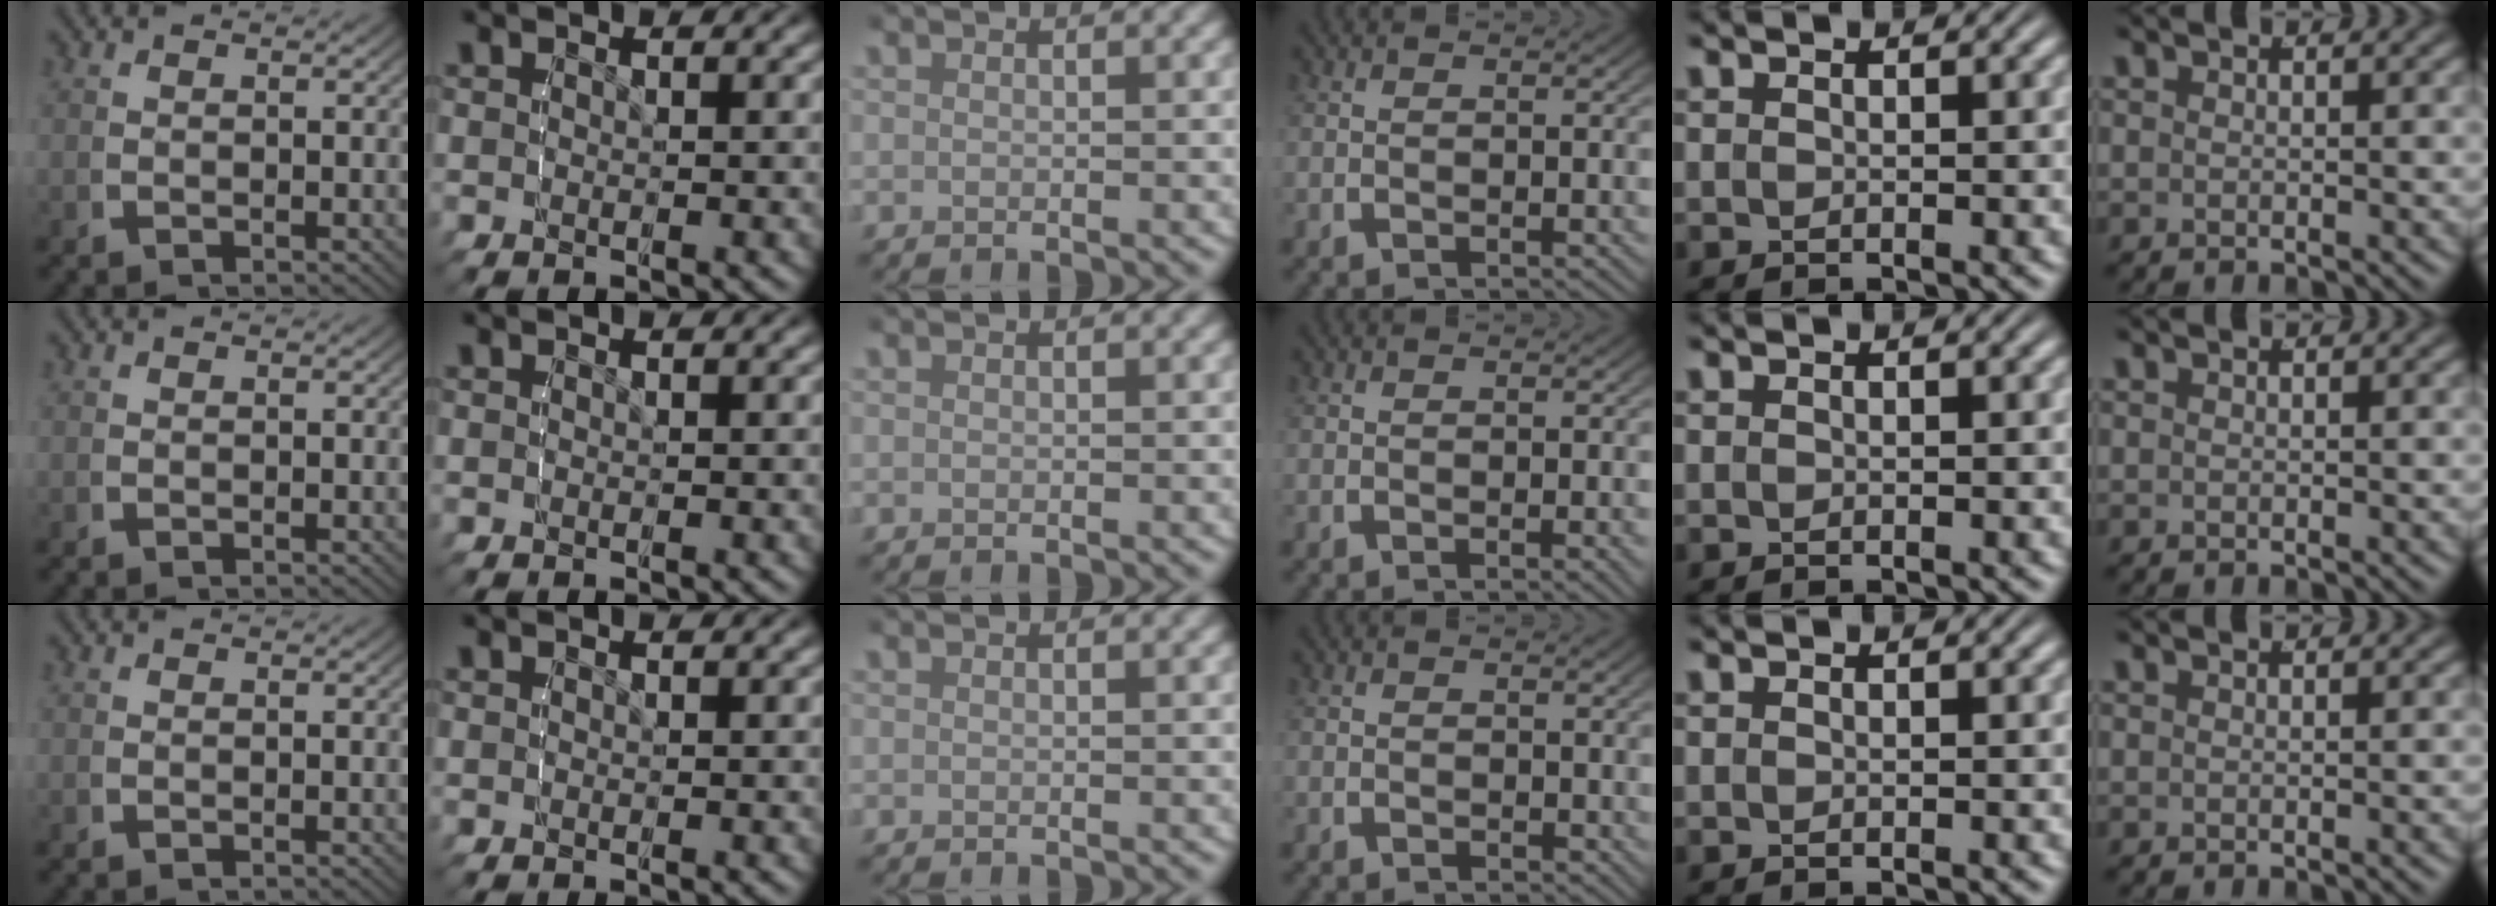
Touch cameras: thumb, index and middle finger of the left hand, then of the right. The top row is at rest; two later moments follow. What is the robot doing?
{"motion": "lift_and_place", "object": "cubes"}